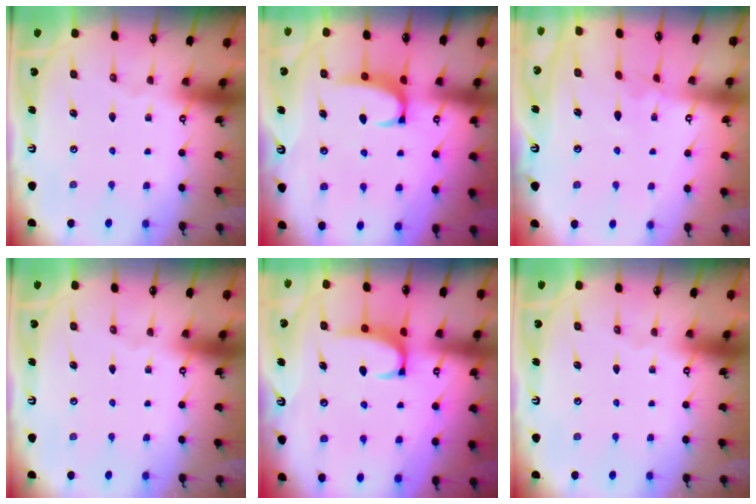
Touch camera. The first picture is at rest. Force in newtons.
{"total": 2.1, "press": 2.1, "slide": 0.6}
{"total": 2.7, "press": 2.7, "slide": 0.2}
{"total": 0.0}
{"total": 2.4, "press": 2.3, "slide": 0.6}
{"total": 0.0}